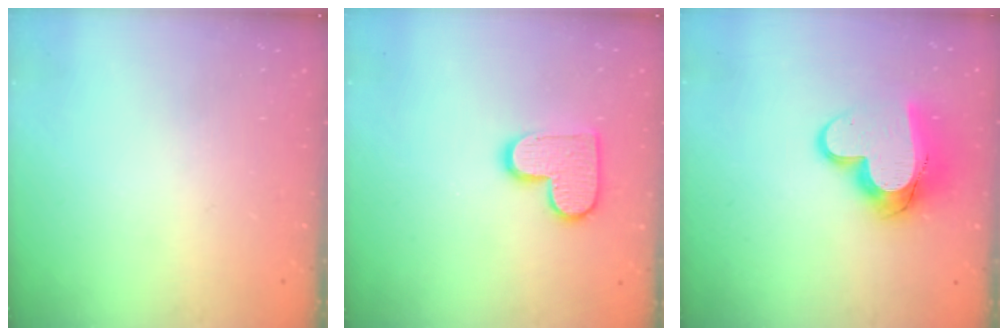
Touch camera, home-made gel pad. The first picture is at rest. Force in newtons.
{"total": 11.9, "press": 11.9, "slide": 0.6}
{"total": 14.5, "press": 14.5, "slide": 1.2}